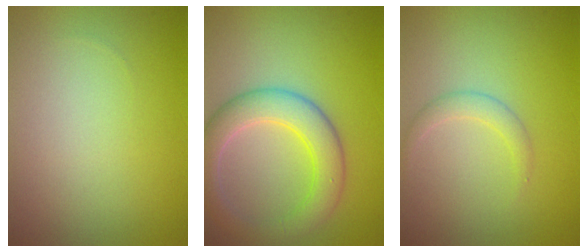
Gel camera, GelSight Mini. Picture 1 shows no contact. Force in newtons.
{"total": 5.2, "press": 5.2, "slide": 0.1}
{"total": 1.4, "press": 1.4, "slide": 0.0}